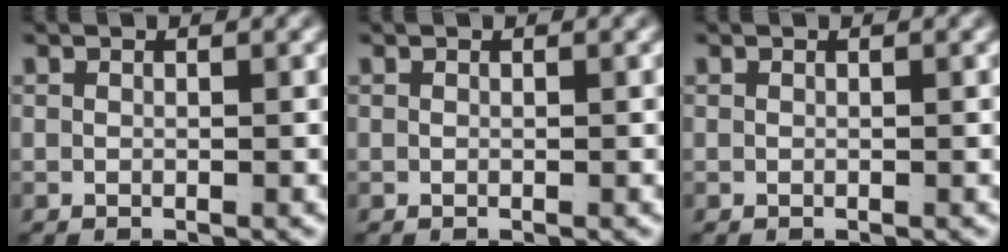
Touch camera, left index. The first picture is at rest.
{"total": 0.0}
{"total": 0.0}